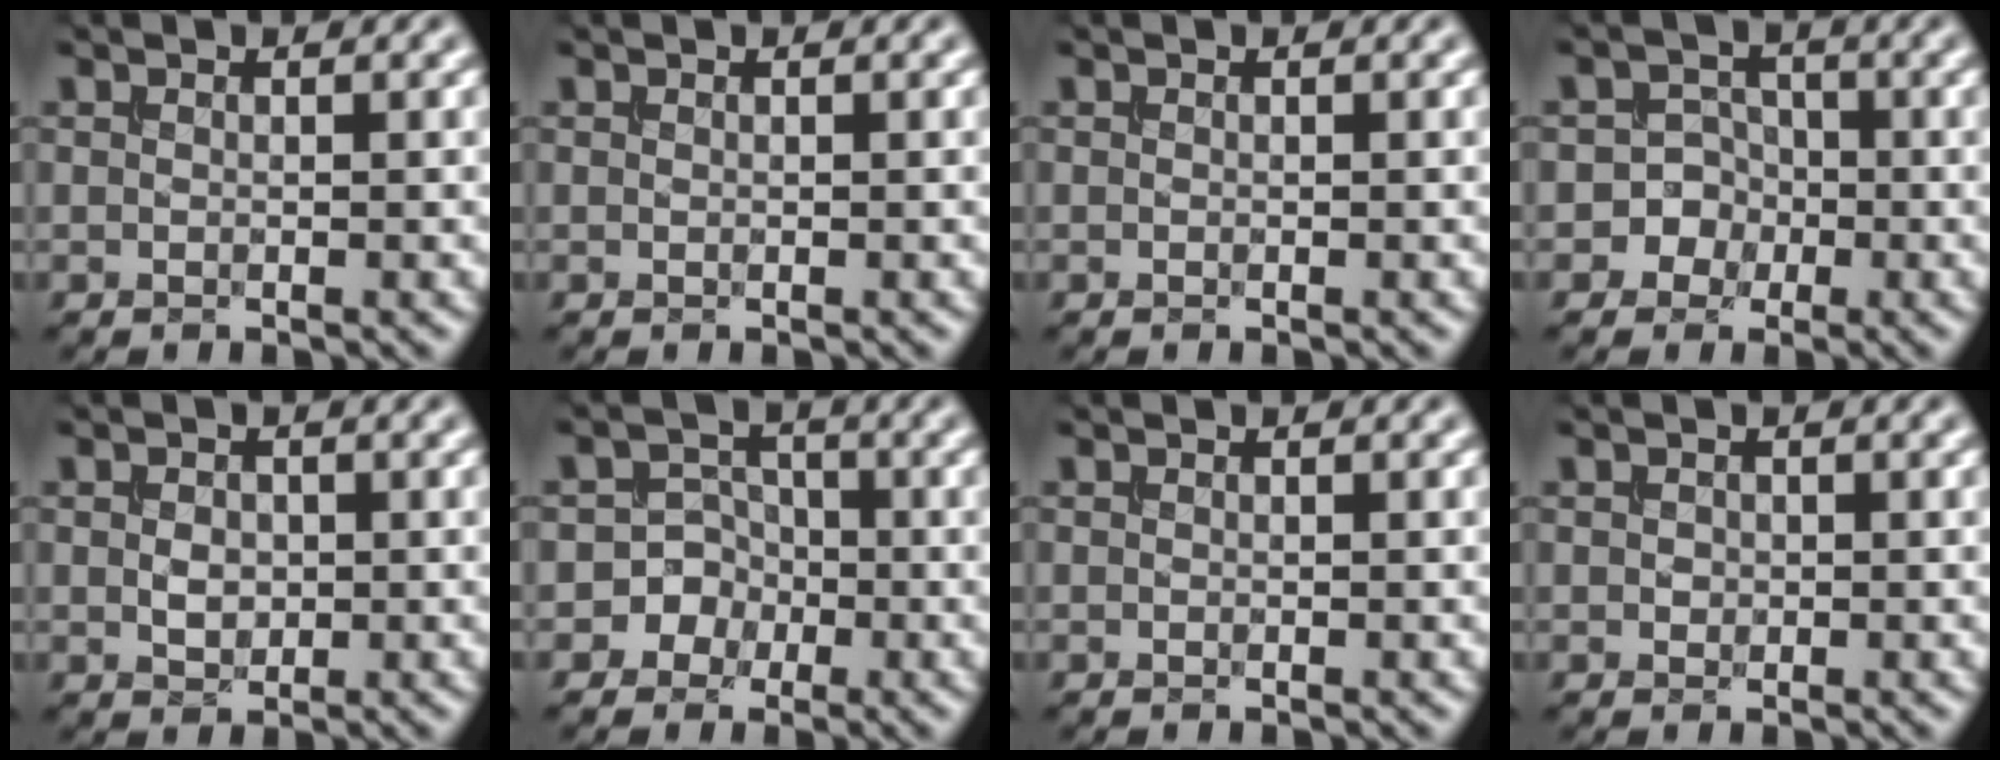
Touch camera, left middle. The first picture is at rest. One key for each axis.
{"total": 0.0}
{"total": 0.0}
{"total": 3.8, "fx": -1.5, "fy": 3.5, "fz": 0.2, "tx": 0.031, "ty": 0.011, "tz": -0.041}
{"total": 1.6, "fx": -0.1, "fy": 1.2, "fz": 1.0, "tx": -0.024, "ty": -0.001, "tz": -0.003}
{"total": 4.4, "fx": -1.8, "fy": 4.0, "fz": 0.3, "tx": 0.028, "ty": 0.012, "tz": -0.050}
{"total": 0.0}
{"total": 0.5, "fx": 0.0, "fy": 0.5, "fz": 0.2, "tx": -0.004, "ty": -0.001, "tz": -0.001}